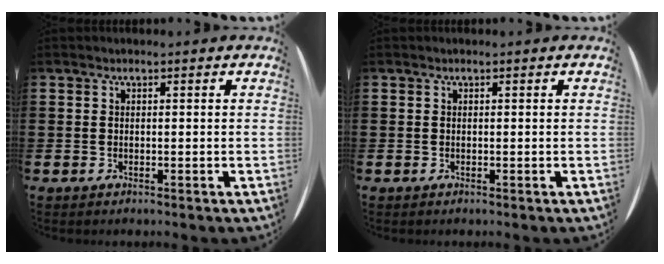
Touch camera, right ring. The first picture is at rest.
{"total": 0.0}